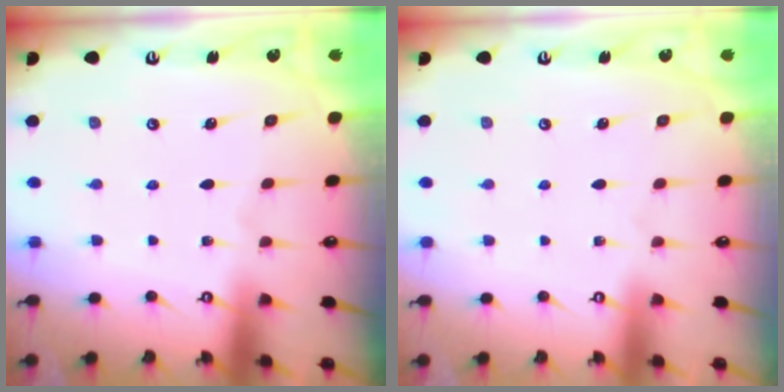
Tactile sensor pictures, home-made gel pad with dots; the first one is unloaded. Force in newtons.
{"total": 0.0}